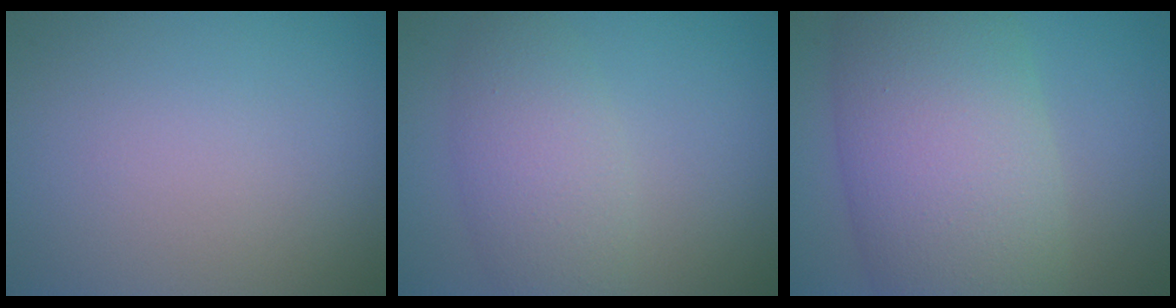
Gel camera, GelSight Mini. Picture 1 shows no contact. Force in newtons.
{"total": 4.3, "press": 4.3, "slide": 0.2}
{"total": 11.8, "press": 11.8, "slide": 0.5}